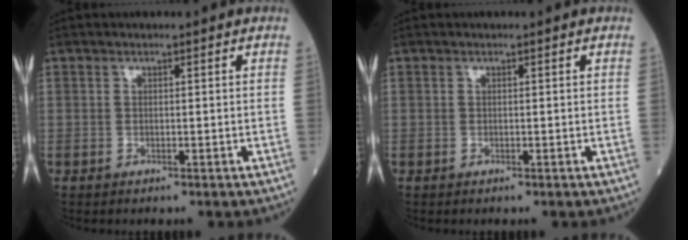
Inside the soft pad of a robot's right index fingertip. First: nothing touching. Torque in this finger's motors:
{"motor_torque": [0.13, 0.13, -0.03, -0.01]}